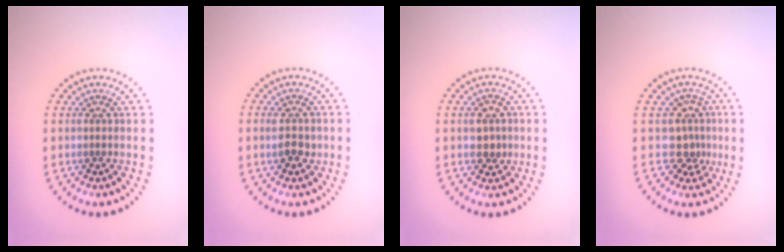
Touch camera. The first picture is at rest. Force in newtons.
{"total": 2.0, "press": 2.0, "slide": 0.2}
{"total": 2.1, "press": 2.1, "slide": 0.3}
{"total": 2.8, "press": 2.0, "slide": 2.0}